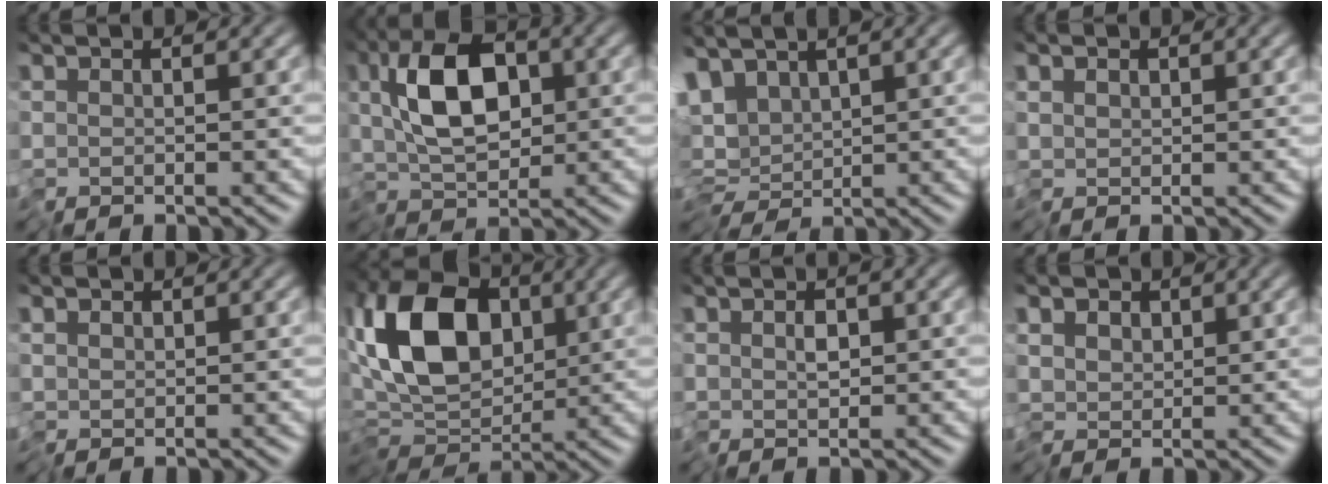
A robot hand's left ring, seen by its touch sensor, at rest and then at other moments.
{"total": 7.2, "force": [0.1, 3.7, 6.2], "torque": [-0.105, 0.009, -0.009]}
{"total": 5.9, "force": [0.8, 3.4, 4.7], "torque": [-0.071, 0.004, 0.021]}
{"total": 1.1, "force": [-0.1, 0.9, 0.6], "torque": [-0.012, 0.002, -0.004]}
{"total": 0.8, "force": [-0.1, 0.7, 0.4], "torque": [-0.010, 0.001, -0.003]}
{"total": 11.0, "force": [0.8, 6.9, 8.5], "torque": [-0.149, 0.016, -0.006]}
{"total": 2.0, "force": [-0.2, 1.0, 1.6], "torque": [-0.022, 0.000, -0.003]}
{"total": 1.8, "force": [-0.2, 1.5, 0.9], "torque": [-0.010, 0.001, -0.012]}